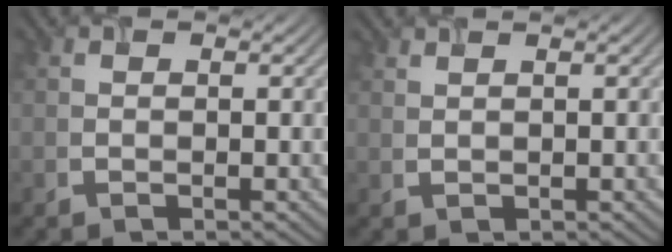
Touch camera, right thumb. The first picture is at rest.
{"total": 0.8, "force": [0.3, -0.7, -0.2], "torque": [-0.002, 0.007, 0.015]}